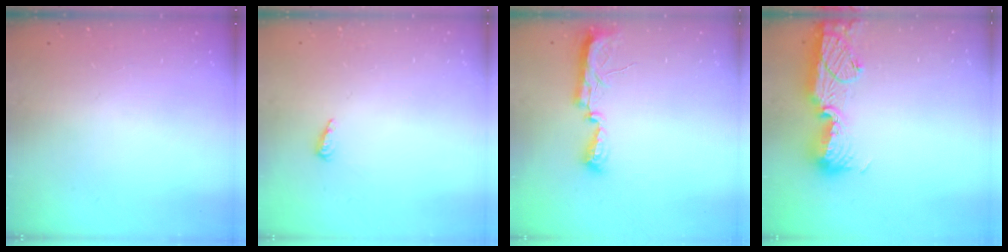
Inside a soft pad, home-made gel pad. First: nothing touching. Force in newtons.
{"total": 3.4, "press": 3.3, "slide": 0.5}
{"total": 7.7, "press": 7.7, "slide": 0.7}
{"total": 12.9, "press": 12.8, "slide": 1.2}